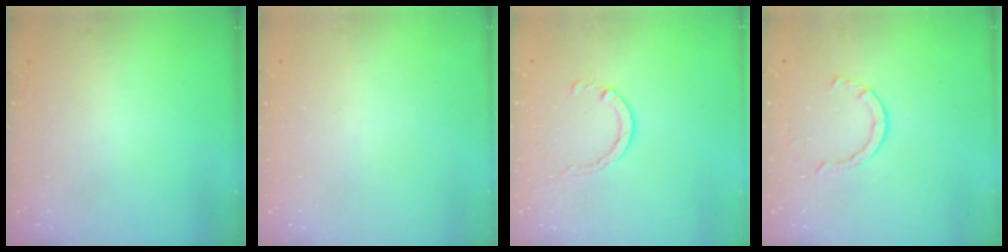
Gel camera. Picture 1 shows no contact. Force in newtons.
{"total": 0.0}
{"total": 3.6, "press": 3.5, "slide": 0.4}
{"total": 2.9, "press": 2.9, "slide": 0.4}